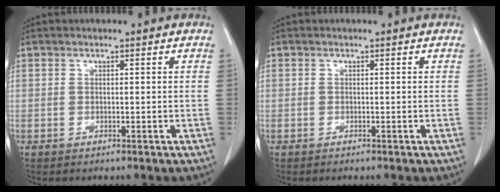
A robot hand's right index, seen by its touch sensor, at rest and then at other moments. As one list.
[{"total": 0.0}]